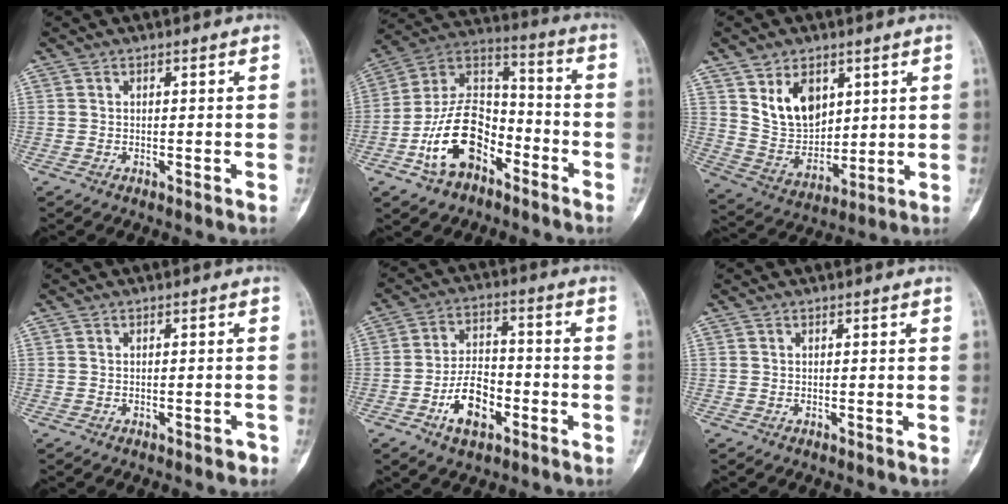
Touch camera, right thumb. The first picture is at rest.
{"total": 16.7, "force": [-7.4, 10.4, 10.7], "torque": [-0.166, 0.074, -0.138]}
{"total": 11.4, "force": [5.0, 7.8, 6.7], "torque": [-0.087, -0.034, 0.110]}
{"total": 1.3, "force": [-0.9, 0.6, 0.7], "torque": [-0.009, 0.009, -0.009]}
{"total": 10.0, "force": [-4.3, 5.8, 7.0], "torque": [-0.102, 0.029, -0.078]}
{"total": 0.0}